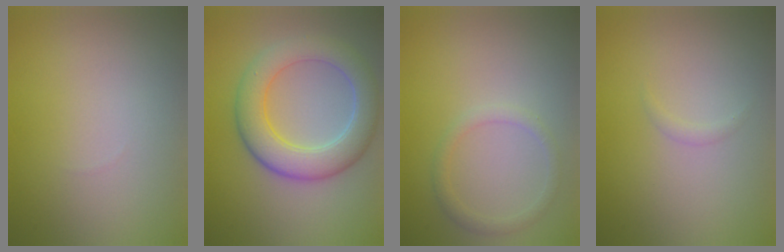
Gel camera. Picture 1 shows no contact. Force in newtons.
{"total": 6.4, "press": 6.4, "slide": 0.4}
{"total": 1.4, "press": 1.4, "slide": 0.2}
{"total": 0.6, "press": 0.6, "slide": 0.0}